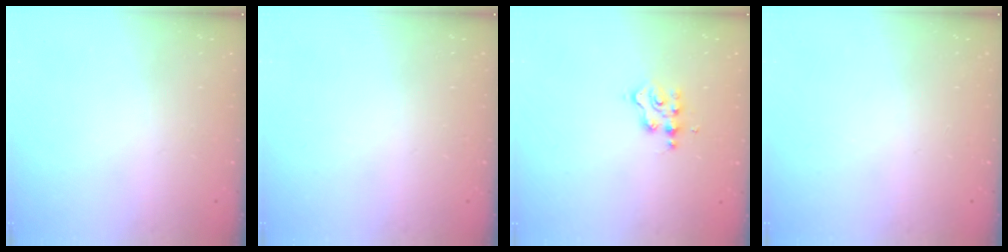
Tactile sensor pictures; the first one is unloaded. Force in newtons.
{"total": 0.0}
{"total": 2.3, "press": 2.3, "slide": 0.3}
{"total": 0.0}